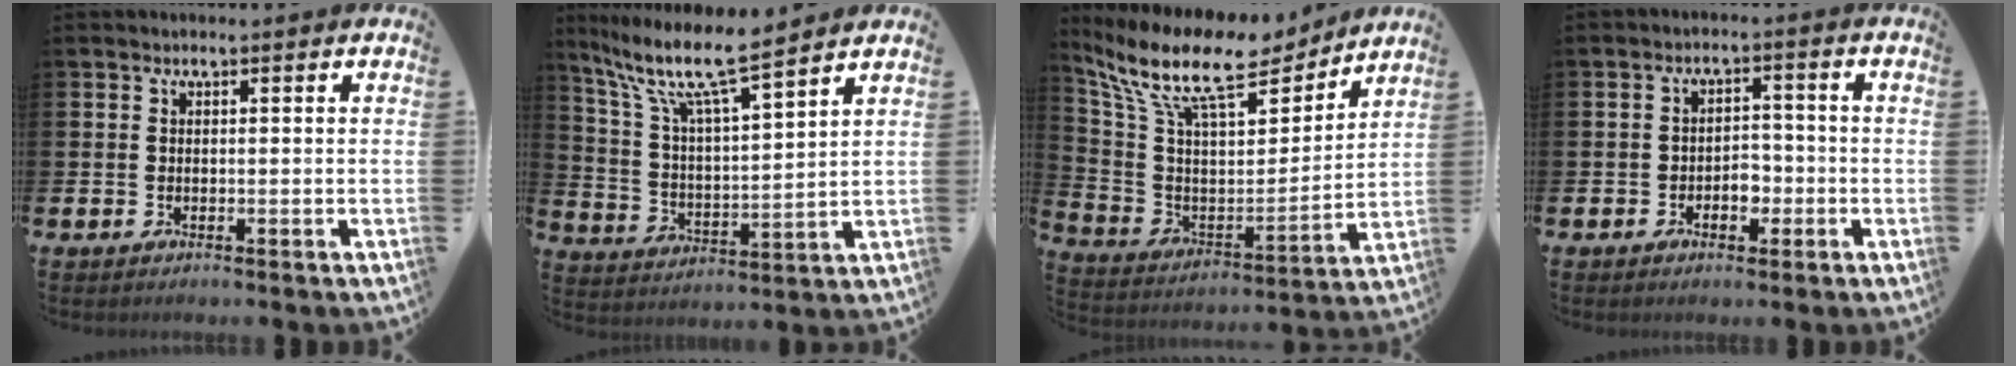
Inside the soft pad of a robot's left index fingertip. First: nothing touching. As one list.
[{"total": 10.3, "force": [8.9, 1.3, 5.0], "torque": [-0.126, -0.052, 0.150]}, {"total": 13.1, "force": [10.8, 4.0, 6.3], "torque": [-0.165, -0.064, 0.186]}, {"total": 2.7, "force": [-1.2, 1.9, 1.6], "torque": [-0.021, 0.001, -0.029]}]